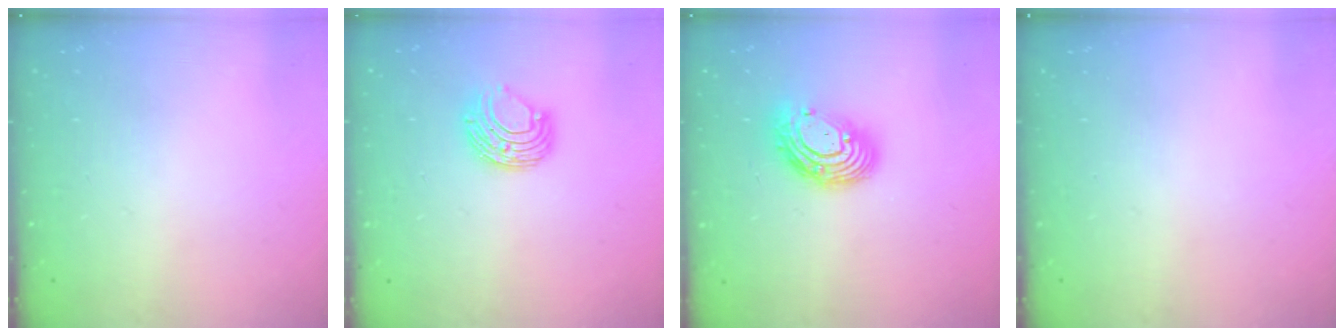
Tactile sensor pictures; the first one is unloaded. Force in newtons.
{"total": 8.0, "press": 7.9, "slide": 0.4}
{"total": 12.1, "press": 12.0, "slide": 1.1}
{"total": 0.0}